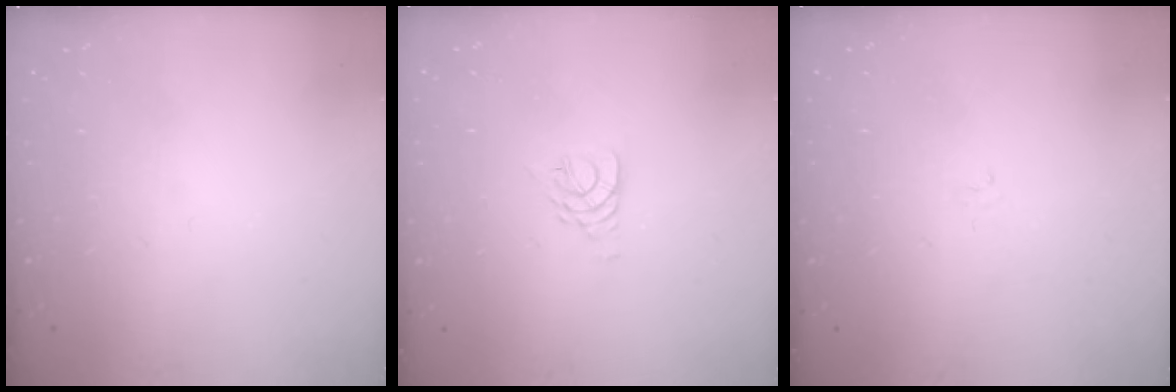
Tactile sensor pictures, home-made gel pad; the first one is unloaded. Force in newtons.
{"total": 4.4, "press": 4.4, "slide": 0.6}
{"total": 1.2, "press": 1.2, "slide": 0.4}